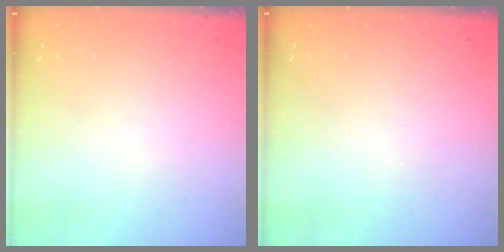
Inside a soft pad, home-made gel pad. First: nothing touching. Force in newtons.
{"total": 0.0}